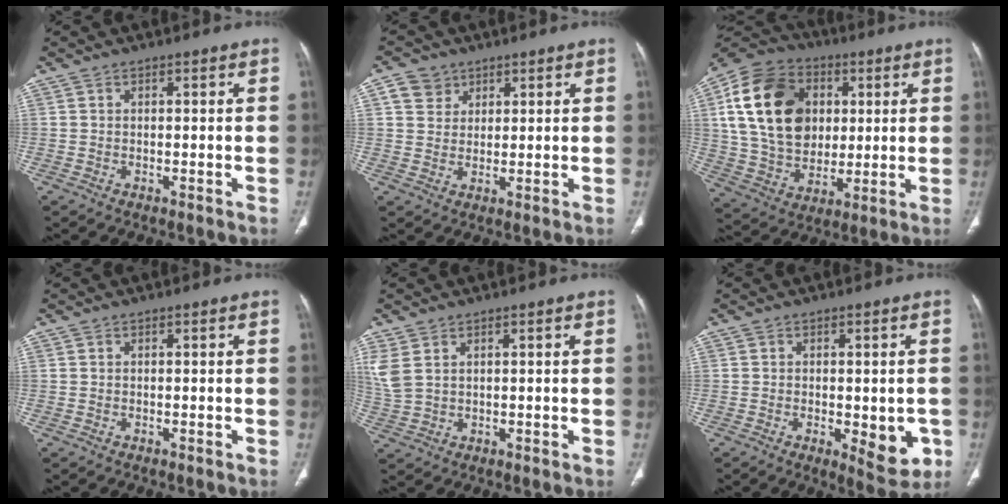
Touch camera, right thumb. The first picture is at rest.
{"total": 4.6, "force": [2.3, 3.8, 1.0], "torque": [0.000, -0.009, 0.043]}
{"total": 22.6, "force": [5.1, 16.7, 14.5], "torque": [-0.258, 0.005, 0.093]}
{"total": 0.0}
{"total": 4.7, "force": [2.2, 2.7, 3.2], "torque": [-0.086, 0.002, 0.056]}
{"total": 8.1, "force": [-2.2, 3.6, 6.9], "torque": [-0.062, -0.009, -0.019]}